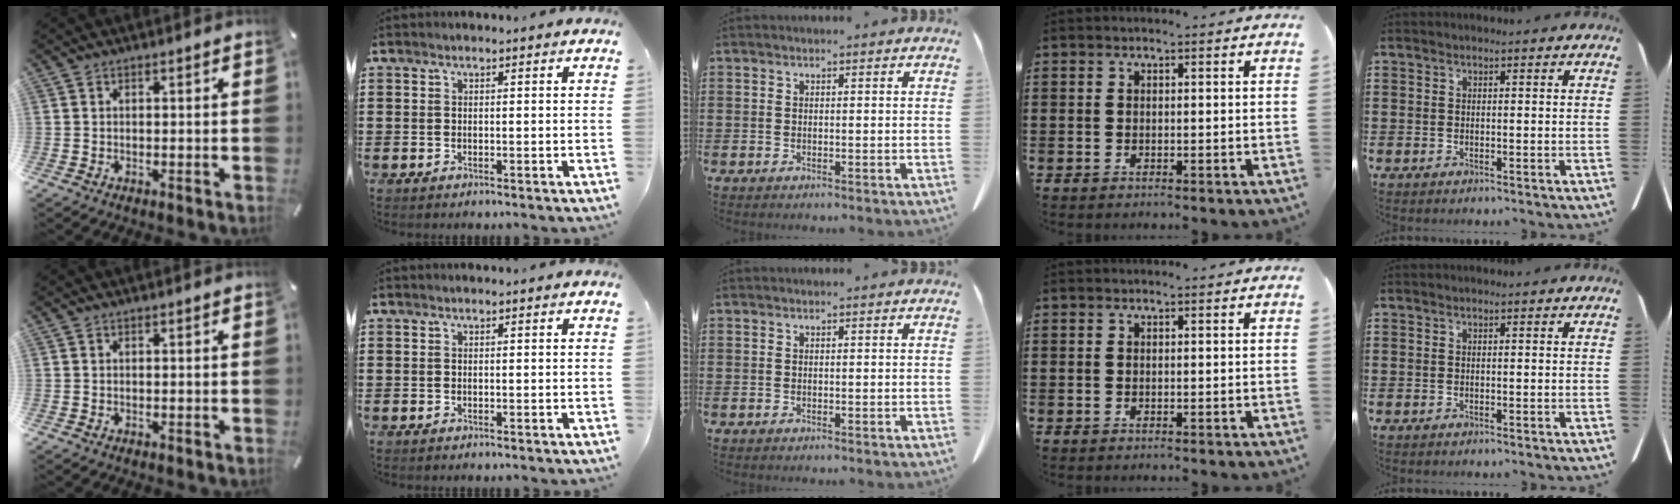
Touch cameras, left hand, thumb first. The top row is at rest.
{}